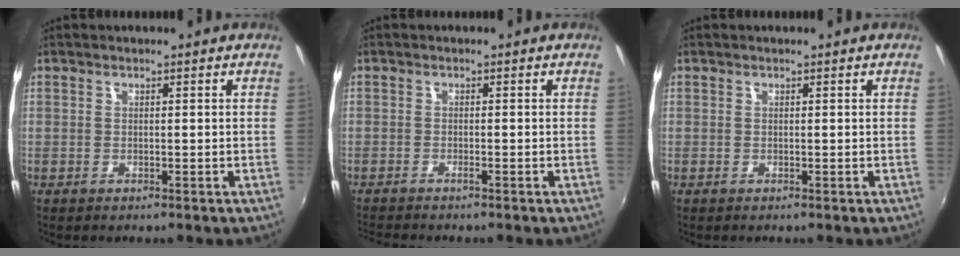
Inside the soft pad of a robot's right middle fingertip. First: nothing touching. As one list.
[{"total": 2.4, "force": [-2.2, -0.1, 1.0], "torque": [-0.028, -0.009, -0.044]}, {"total": 0.0}]